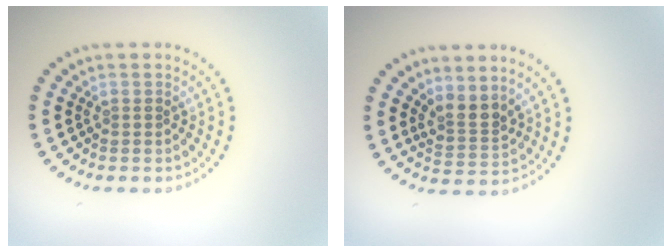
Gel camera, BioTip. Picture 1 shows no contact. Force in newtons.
{"total": 2.4, "press": 1.8, "slide": 1.7}